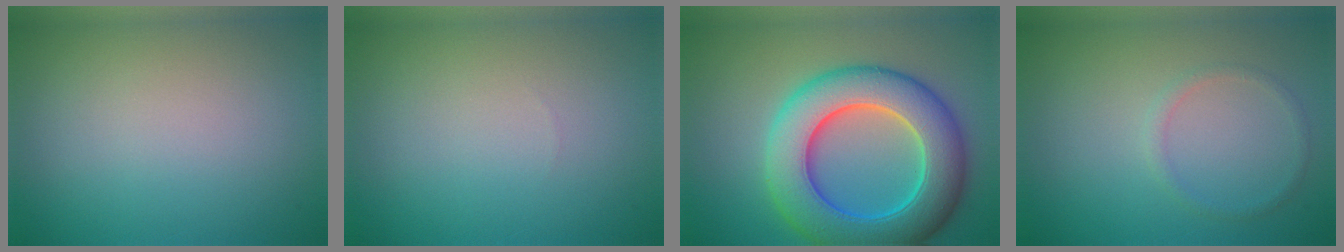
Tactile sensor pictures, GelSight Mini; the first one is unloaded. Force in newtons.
{"total": 0.0}
{"total": 10.4, "press": 10.3, "slide": 0.4}
{"total": 1.0, "press": 0.9, "slide": 0.2}